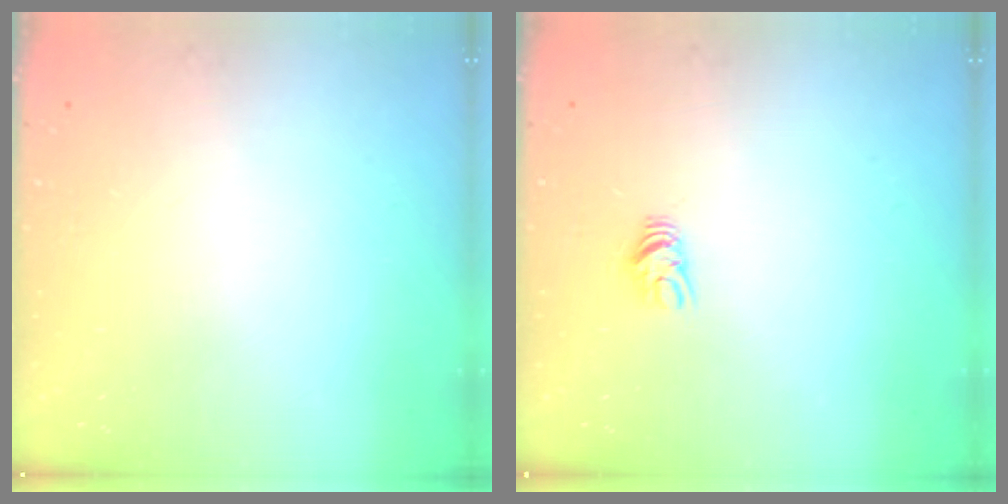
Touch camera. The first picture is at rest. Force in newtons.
{"total": 4.8, "press": 4.8, "slide": 0.4}